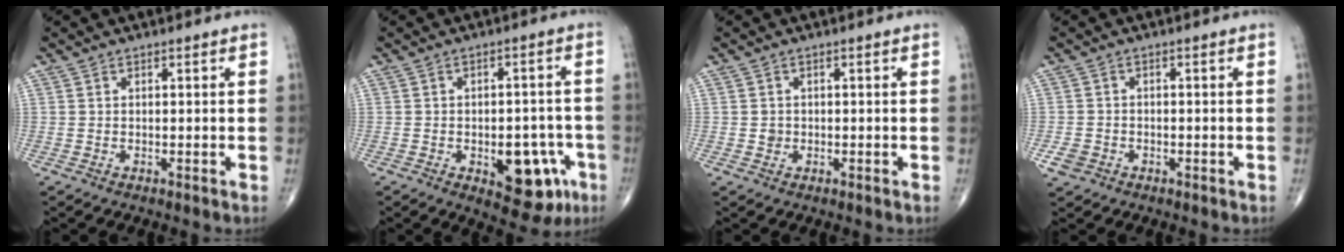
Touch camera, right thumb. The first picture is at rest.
{"total": 12.0, "force": [-4.5, 6.3, 9.2], "torque": [-0.079, 0.025, -0.048]}
{"total": 1.2, "force": [-0.1, 1.2, 0.4], "torque": [-0.002, 0.003, 0.001]}
{"total": 2.9, "force": [-1.3, 2.4, 1.1], "torque": [-0.018, 0.007, -0.022]}